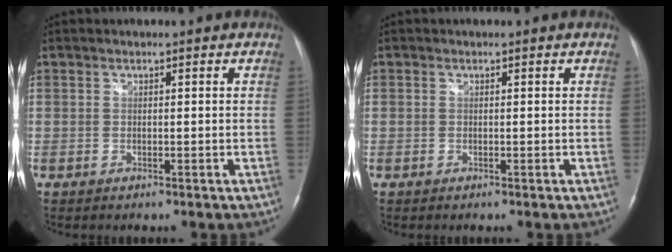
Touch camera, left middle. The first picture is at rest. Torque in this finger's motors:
{"motor_torque": [0.73, -0.75, 0.09, 0.01]}